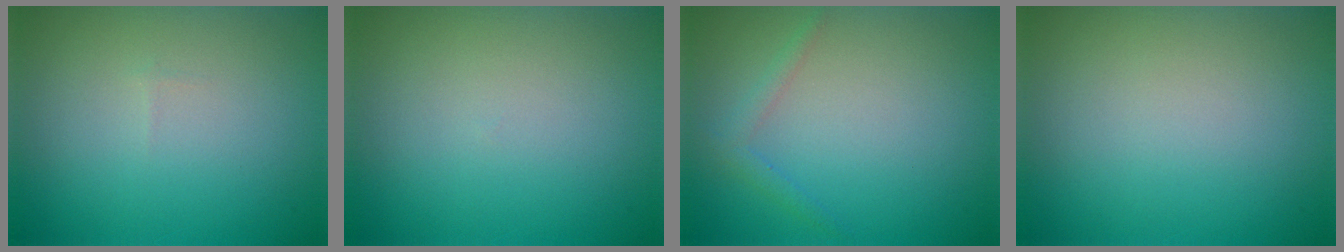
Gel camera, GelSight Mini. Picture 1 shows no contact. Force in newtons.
{"total": 0.0}
{"total": 1.2, "press": 1.2, "slide": 0.1}
{"total": 0.0}